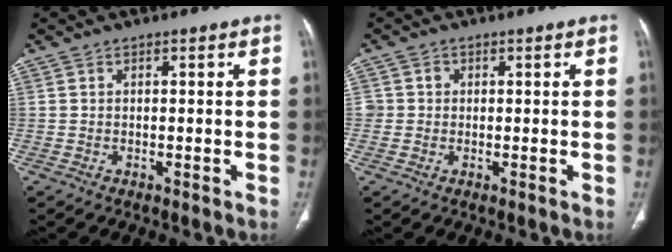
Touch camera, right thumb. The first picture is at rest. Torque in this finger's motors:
{"motor_torque": [0.16, 0.12, 0.34, 0.15, -0.03]}